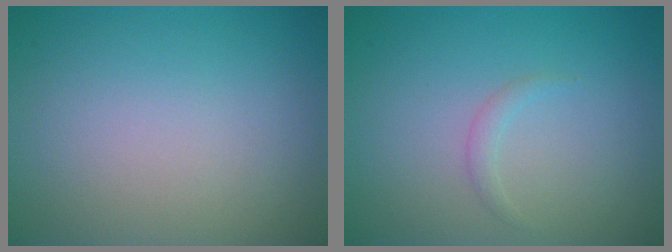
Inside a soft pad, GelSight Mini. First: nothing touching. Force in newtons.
{"total": 0.9, "press": 0.9, "slide": 0.0}